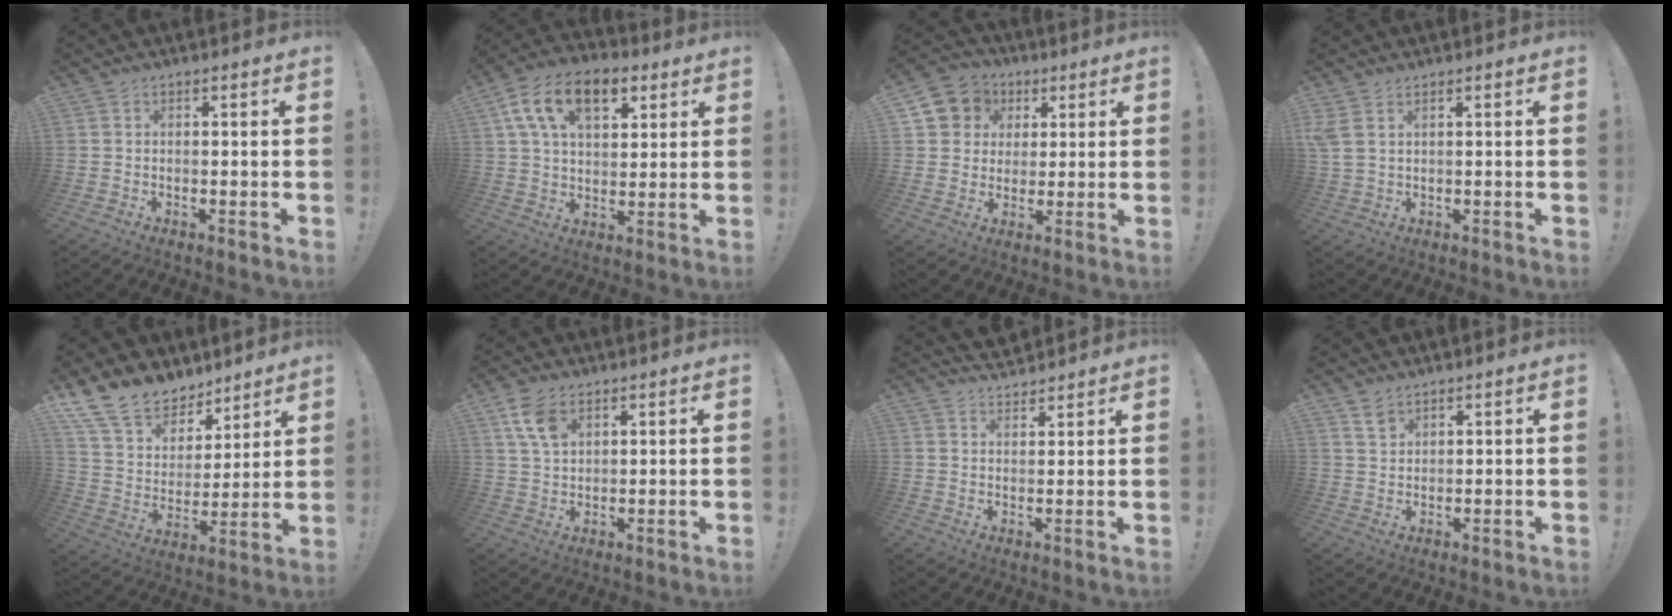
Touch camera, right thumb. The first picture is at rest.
{"total": 16.5, "force": [7.5, 9.7, 11.0], "torque": [-0.180, -0.016, 0.137]}
{"total": 9.2, "force": [2.9, 8.4, 2.3], "torque": [-0.028, -0.012, 0.061]}
{"total": 3.6, "force": [1.9, 1.6, 2.6], "torque": [-0.060, -0.006, 0.036]}
{"total": 15.7, "force": [12.1, 8.7, 5.1], "torque": [-0.100, -0.085, 0.230]}
{"total": 7.9, "force": [3.9, 4.6, 5.1], "torque": [-0.099, -0.010, 0.074]}
{"total": 4.5, "force": [4.3, 1.5, 0.5], "torque": [0.005, -0.029, 0.077]}
{"total": 3.5, "force": [2.6, 2.0, 1.2], "torque": [-0.009, -0.017, 0.046]}